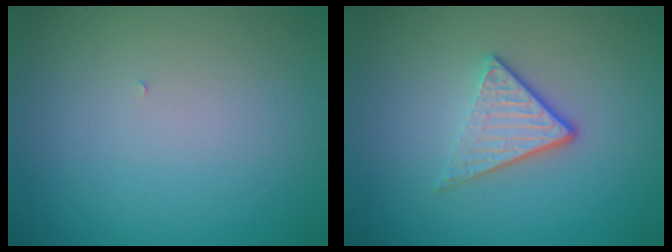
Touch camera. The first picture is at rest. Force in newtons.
{"total": 3.6, "press": 2.4, "slide": 2.6}